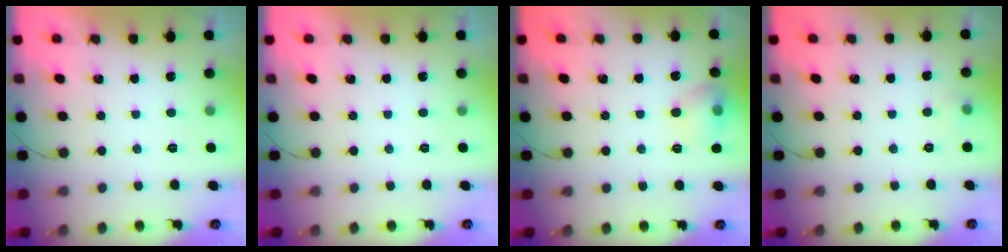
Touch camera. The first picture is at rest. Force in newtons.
{"total": 0.0}
{"total": 9.3, "press": 9.2, "slide": 1.4}
{"total": 7.5, "press": 3.4, "slide": 6.7}